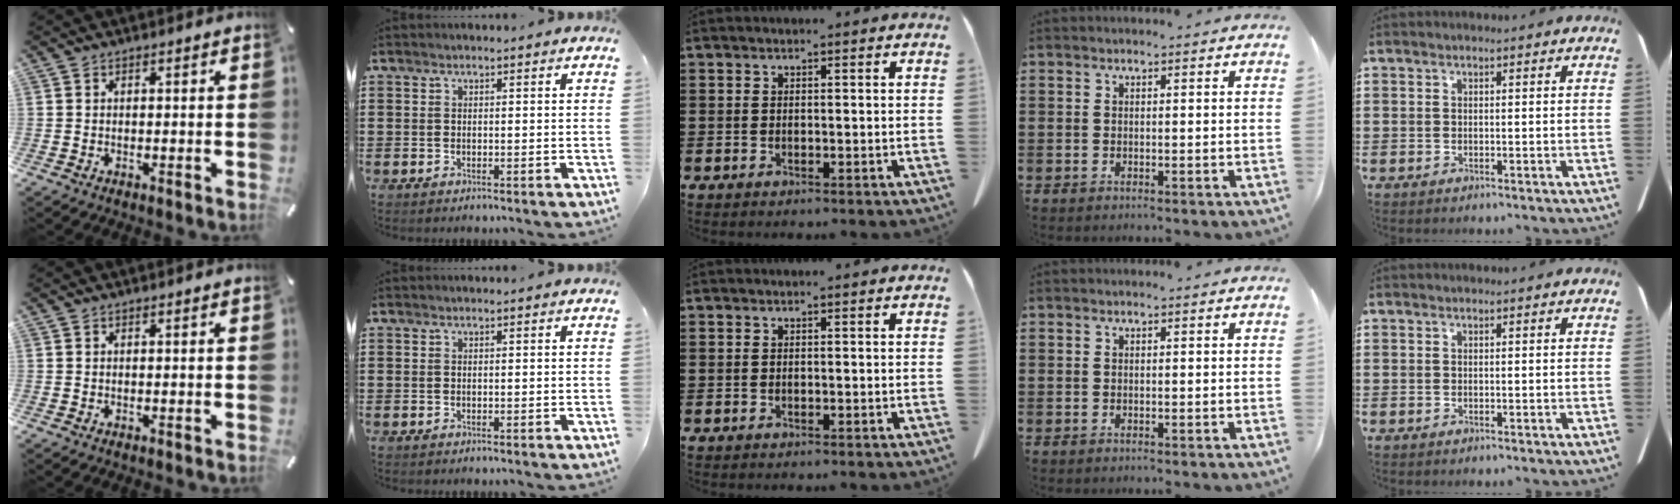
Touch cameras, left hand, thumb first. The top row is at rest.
{}